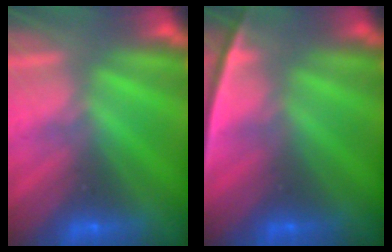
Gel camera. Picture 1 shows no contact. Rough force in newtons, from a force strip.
{"total": 2.4}